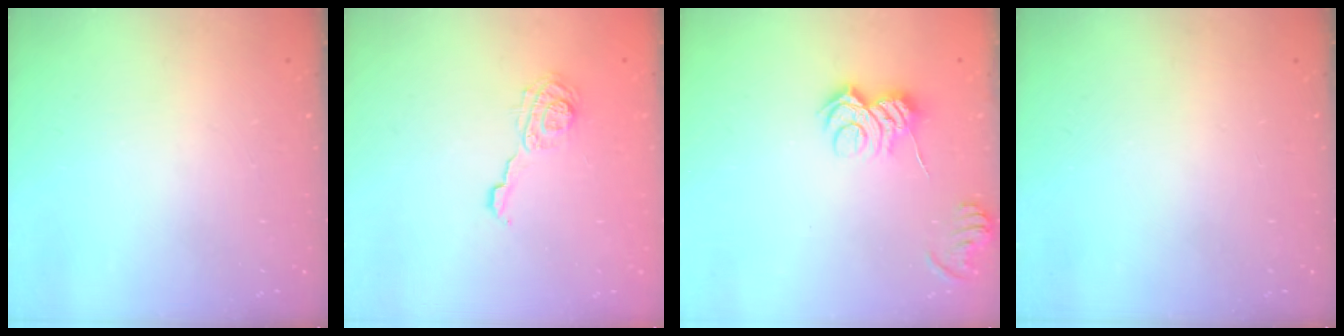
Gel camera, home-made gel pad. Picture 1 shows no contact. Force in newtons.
{"total": 9.2, "press": 9.2, "slide": 0.4}
{"total": 8.3, "press": 8.2, "slide": 0.8}
{"total": 0.0}